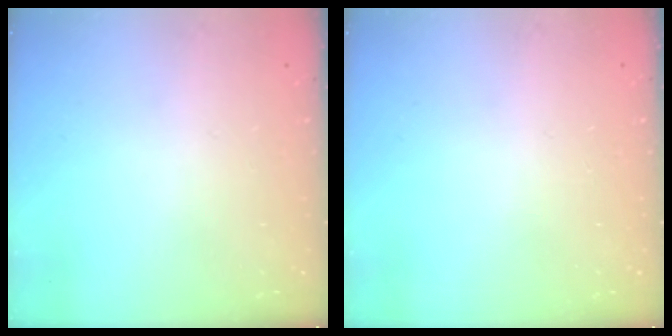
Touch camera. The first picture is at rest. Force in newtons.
{"total": 0.0}